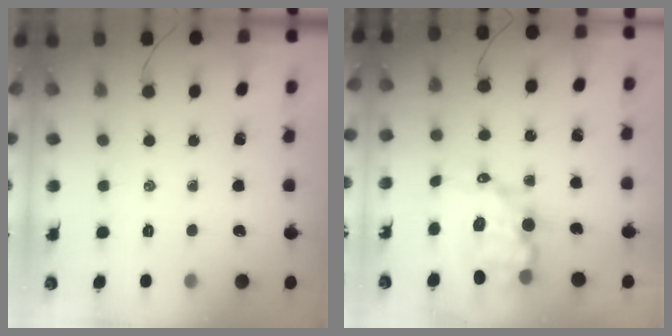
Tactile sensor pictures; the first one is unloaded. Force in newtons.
{"total": 9.7, "press": 9.2, "slide": 2.9}